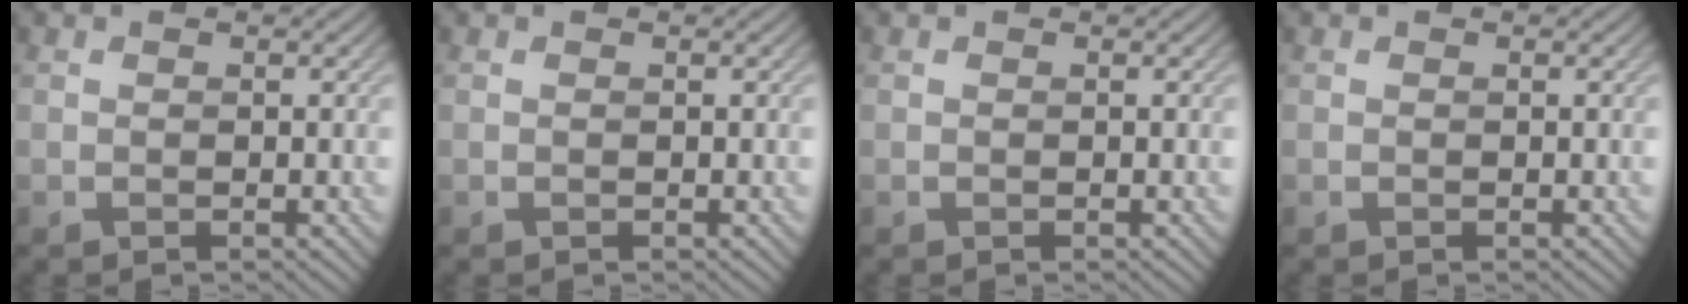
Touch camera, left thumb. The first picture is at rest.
{"total": 0.0}
{"total": 0.0}
{"total": 0.0}